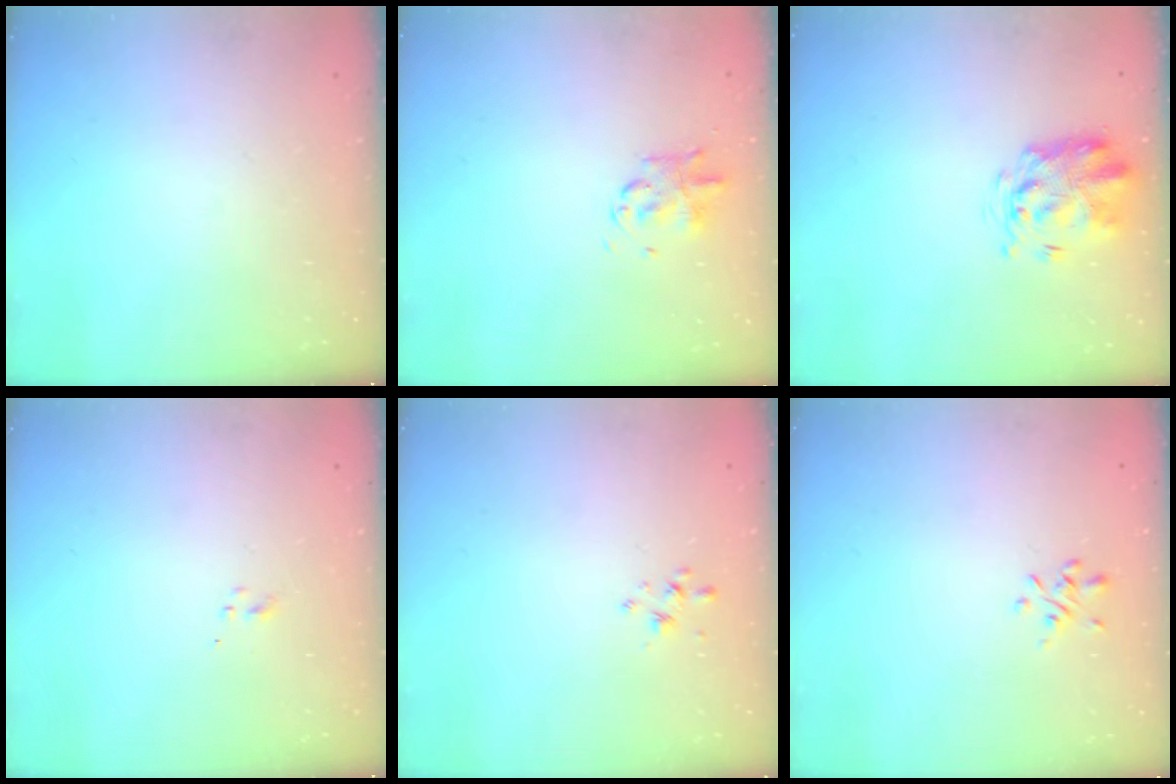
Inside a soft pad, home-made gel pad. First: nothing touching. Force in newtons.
{"total": 2.8, "press": 2.8, "slide": 0.6}
{"total": 3.2, "press": 3.1, "slide": 0.9}
{"total": 0.7, "press": 0.7, "slide": 0.3}
{"total": 2.7, "press": 2.5, "slide": 0.9}
{"total": 1.0, "press": 0.8, "slide": 0.5}